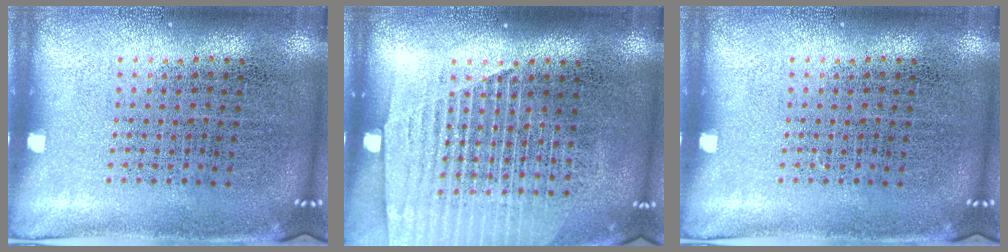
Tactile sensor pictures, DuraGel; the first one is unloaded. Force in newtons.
{"total": 1.4, "press": 1.3, "slide": 0.5}
{"total": 0.0}